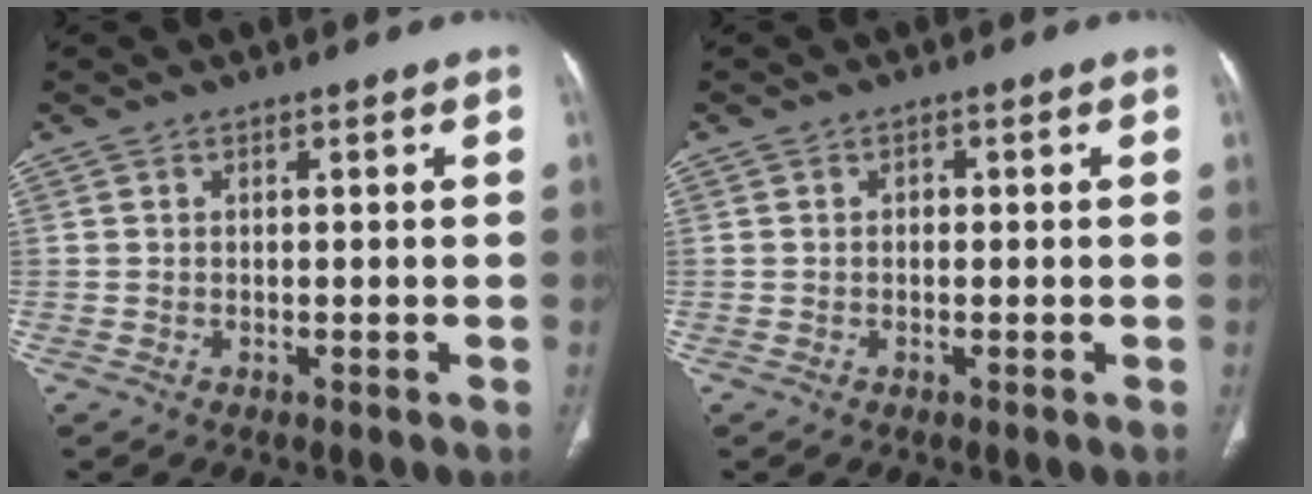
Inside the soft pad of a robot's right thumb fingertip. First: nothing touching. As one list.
[{"total": 0.8, "force": [-0.1, 0.7, 0.4], "torque": [-0.001, 0.004, -0.004]}]